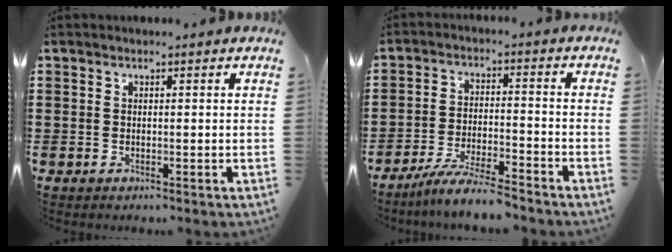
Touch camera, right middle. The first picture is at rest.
{"total": 6.5, "force": [-6.0, -0.2, 2.6], "torque": [-0.052, -0.010, -0.112]}